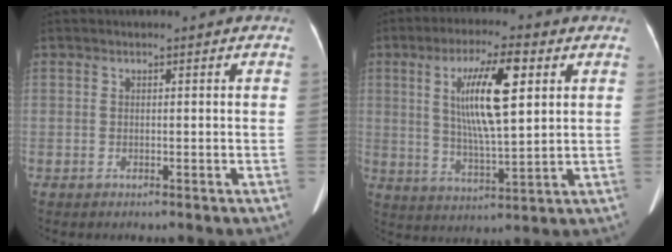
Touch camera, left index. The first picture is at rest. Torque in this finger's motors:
{"motor_torque": [1.17, -0.97, 0.47, 0.11]}